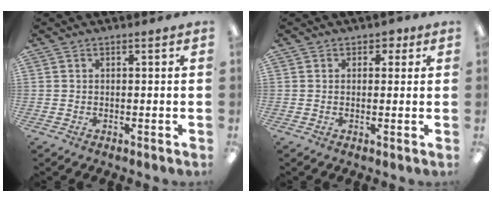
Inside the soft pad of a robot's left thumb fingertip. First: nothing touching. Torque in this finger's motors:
{"motor_torque": [0.16, 0.06, 0.14, 0.04, -0.01]}